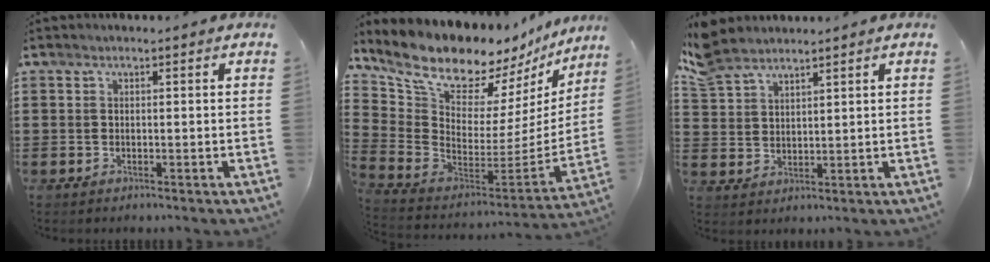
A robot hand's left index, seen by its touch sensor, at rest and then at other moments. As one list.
[{"total": 12.0, "force": [10.3, 4.2, 4.5], "torque": [-0.135, -0.086, 0.186]}, {"total": 5.2, "force": [4.4, 2.3, 1.6], "torque": [-0.050, -0.001, 0.085]}]